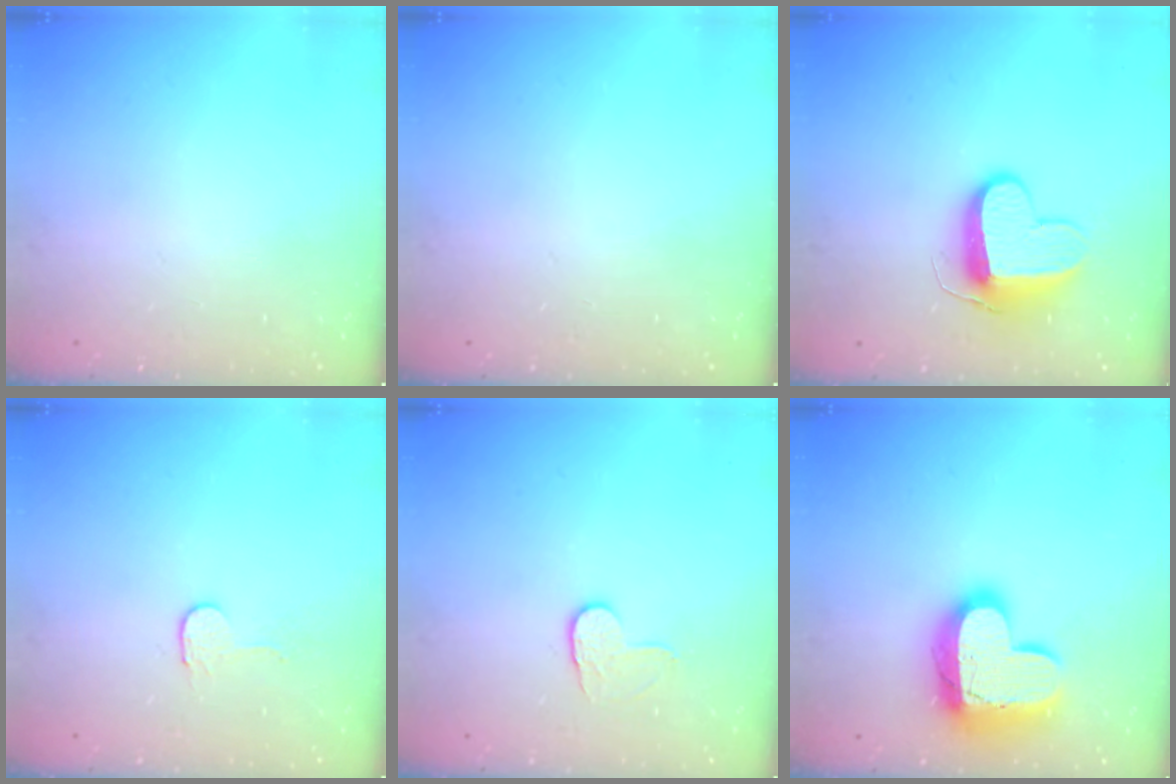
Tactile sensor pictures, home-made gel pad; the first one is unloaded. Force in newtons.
{"total": 0.0}
{"total": 10.3, "press": 10.2, "slide": 0.5}
{"total": 2.7, "press": 2.7, "slide": 0.2}
{"total": 4.3, "press": 4.3, "slide": 0.4}
{"total": 17.8, "press": 17.8, "slide": 1.5}